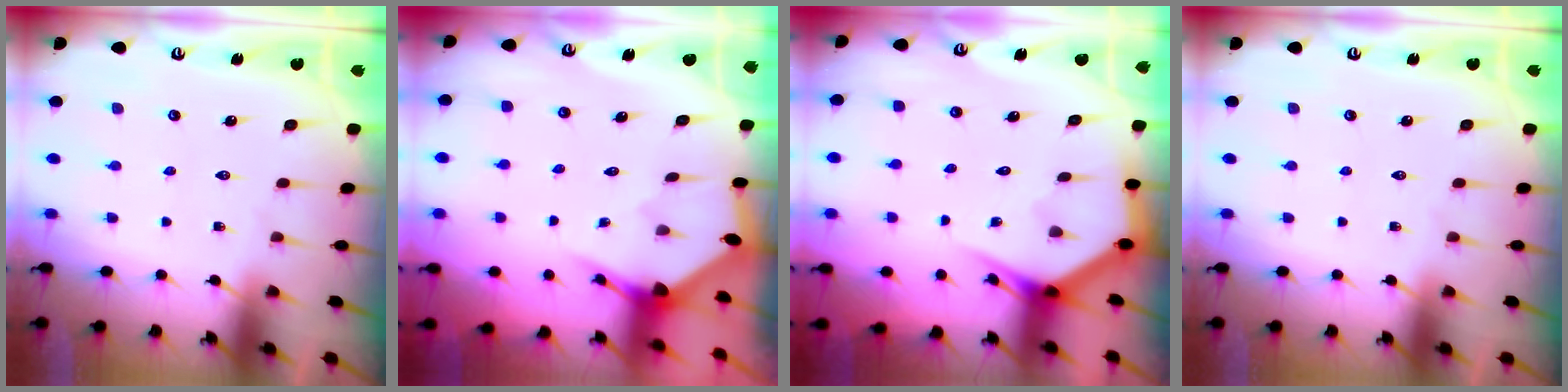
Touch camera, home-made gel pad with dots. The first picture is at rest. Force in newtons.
{"total": 3.2, "press": 3.2, "slide": 0.3}
{"total": 3.5, "press": 3.5, "slide": 0.3}
{"total": 0.0}